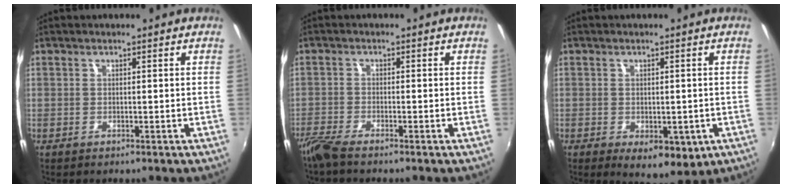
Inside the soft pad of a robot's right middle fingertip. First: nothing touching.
{"total": 4.2, "force": [-3.7, 0.2, 2.1], "torque": [-0.059, -0.016, -0.074]}
{"total": 7.3, "force": [-2.7, 4.1, 5.4], "torque": [-0.077, -0.021, -0.028]}